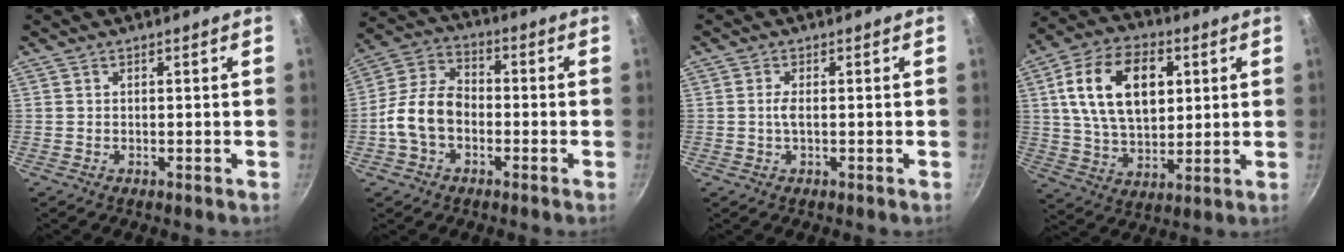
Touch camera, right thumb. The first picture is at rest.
{"total": 10.4, "force": [-2.6, 7.2, 7.1], "torque": [-0.119, 0.036, -0.063]}
{"total": 1.7, "force": [-0.1, 0.5, 1.7], "torque": [-0.043, 0.001, -0.002]}
{"total": 18.2, "force": [4.7, 11.4, 13.5], "torque": [-0.217, -0.003, 0.080]}